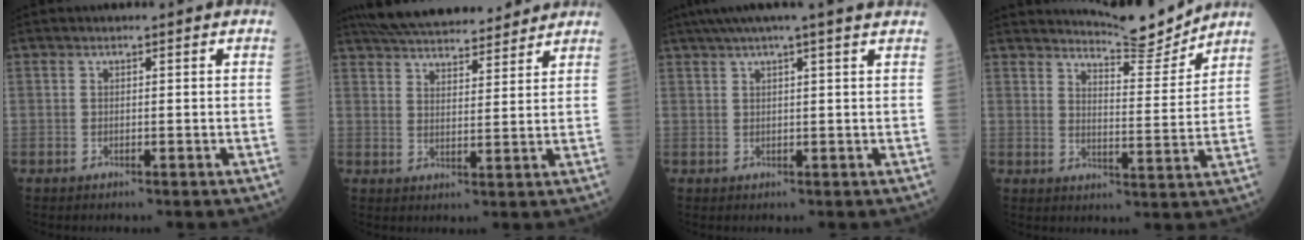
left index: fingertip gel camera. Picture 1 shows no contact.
{"total": 14.0, "force": [12.7, 2.9, 5.1], "torque": [-0.083, 0.032, 0.198]}
{"total": 9.9, "force": [8.1, -0.8, 5.7], "torque": [-0.092, 0.037, 0.099]}
{"total": 8.1, "force": [8.1, -0.2, 0.3], "torque": [-0.020, -0.024, 0.119]}